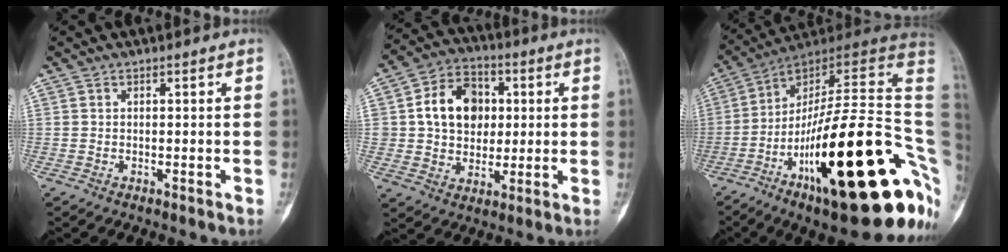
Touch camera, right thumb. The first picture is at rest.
{"total": 13.4, "force": [2.1, 10.6, 8.0], "torque": [-0.095, 0.008, 0.035]}
{"total": 35.4, "force": [-9.1, 9.7, 32.8], "torque": [-0.400, 0.065, -0.141]}